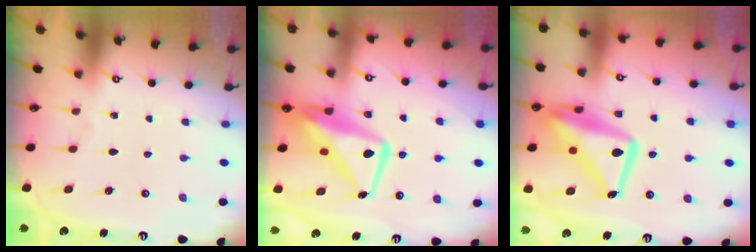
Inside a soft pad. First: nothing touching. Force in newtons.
{"total": 14.3, "press": 14.2, "slide": 1.1}
{"total": 18.7, "press": 18.6, "slide": 1.8}